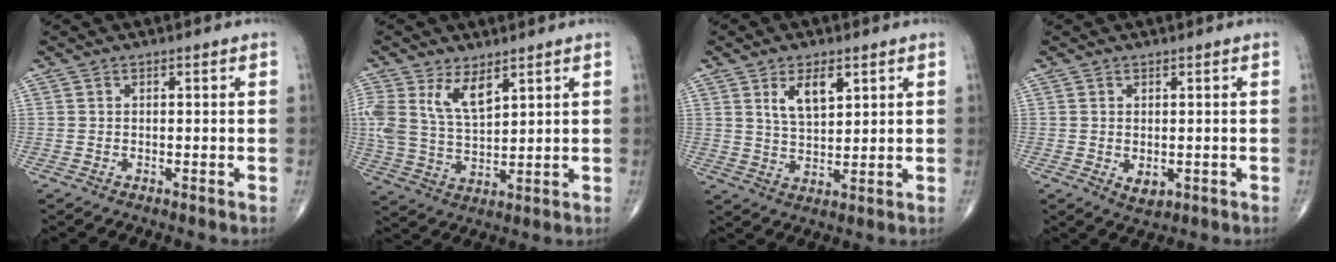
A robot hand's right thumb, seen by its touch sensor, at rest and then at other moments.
{"total": 9.7, "force": [5.0, 4.5, 6.9], "torque": [-0.135, -0.020, 0.108]}
{"total": 6.5, "force": [3.1, 3.1, 4.9], "torque": [-0.073, -0.022, 0.060]}
{"total": 2.5, "force": [-0.3, 1.6, 1.9], "torque": [-0.021, -0.004, 0.002]}